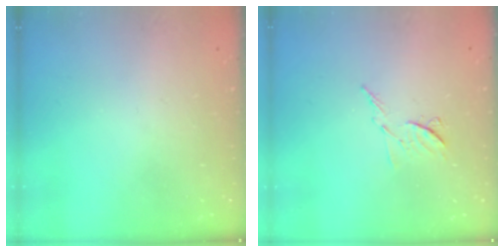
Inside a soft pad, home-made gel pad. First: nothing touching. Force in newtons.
{"total": 6.8, "press": 6.7, "slide": 0.8}